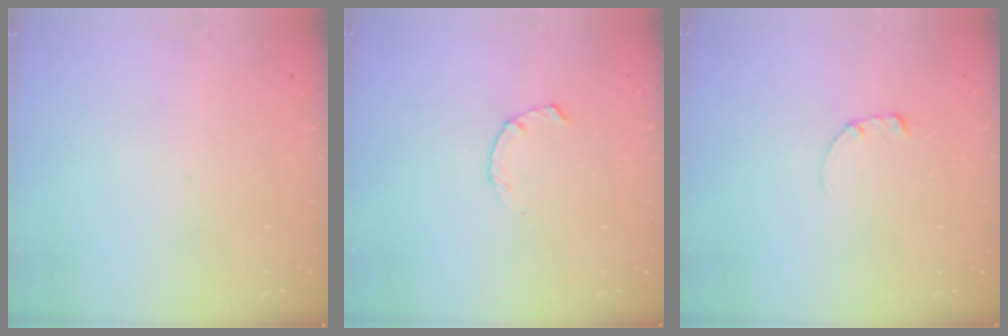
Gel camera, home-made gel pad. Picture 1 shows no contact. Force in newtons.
{"total": 2.3, "press": 2.2, "slide": 0.4}
{"total": 0.6, "press": 0.6, "slide": 0.1}